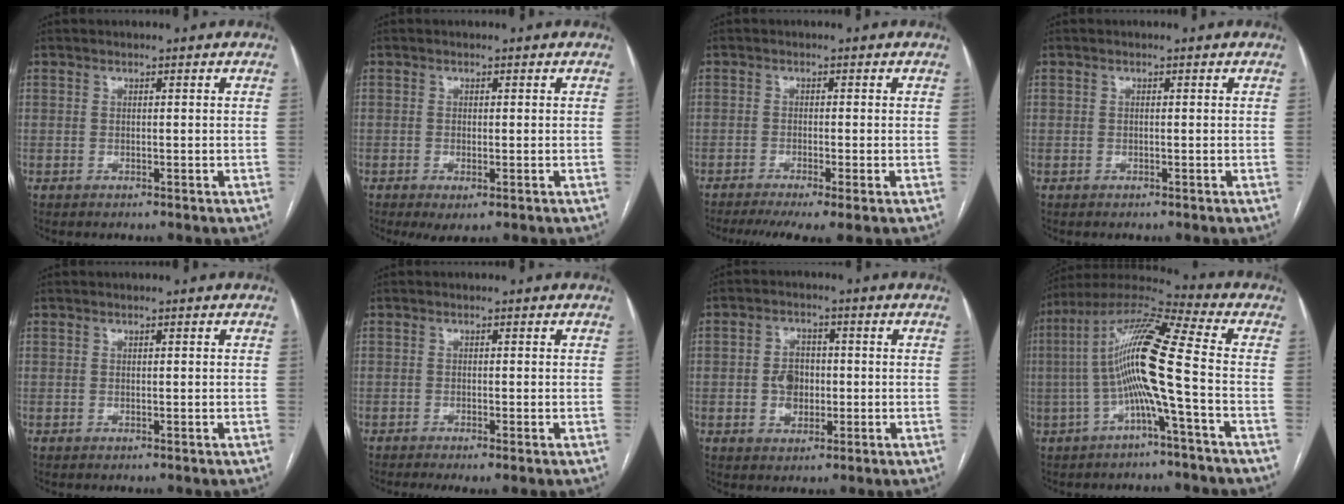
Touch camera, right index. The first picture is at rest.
{"total": 2.4, "force": [-0.9, 0.8, 2.1], "torque": [-0.031, -0.006, -0.010]}
{"total": 7.3, "force": [-5.1, 0.6, 5.1], "torque": [-0.082, -0.013, -0.084]}
{"total": 0.0}
{"total": 0.0}
{"total": 2.7, "force": [-1.6, 0.3, 2.1], "torque": [-0.036, -0.010, -0.028]}
{"total": 4.9, "force": [-0.5, 3.7, 3.2], "torque": [-0.058, 0.009, -0.005]}
{"total": 12.9, "force": [-1.8, -0.5, 12.8], "torque": [-0.245, 0.028, -0.045]}